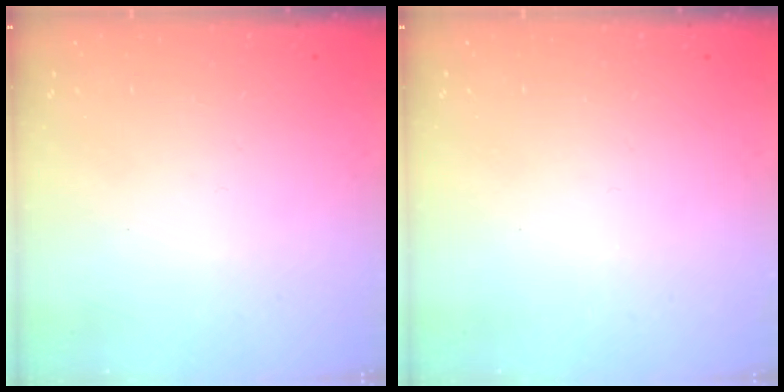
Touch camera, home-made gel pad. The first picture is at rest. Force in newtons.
{"total": 0.0}